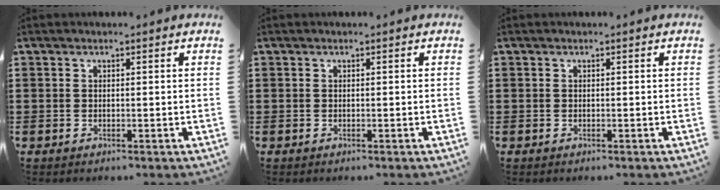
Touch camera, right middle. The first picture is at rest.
{"total": 0.0}
{"total": 0.0}